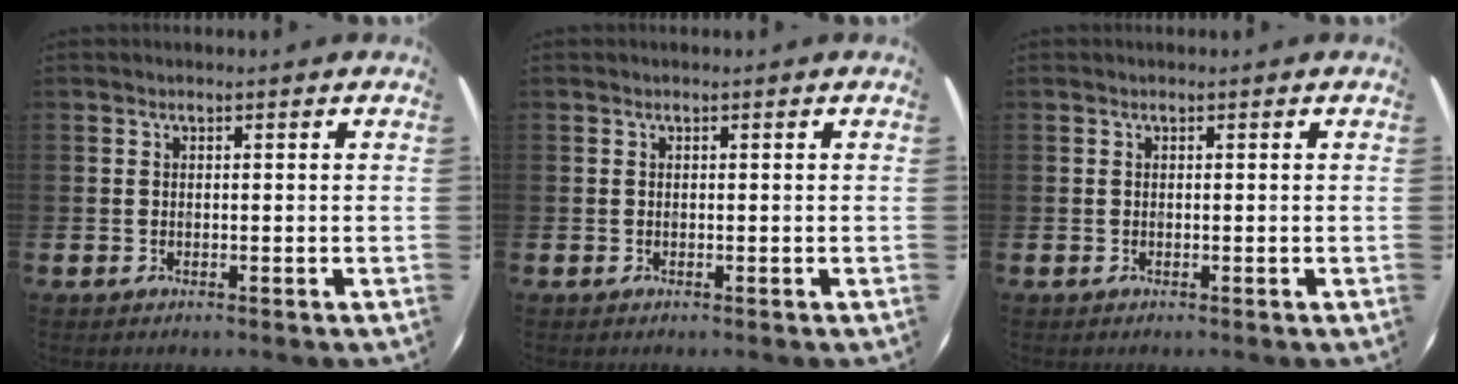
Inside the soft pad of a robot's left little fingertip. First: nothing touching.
{"total": 0.0}
{"total": 0.0}